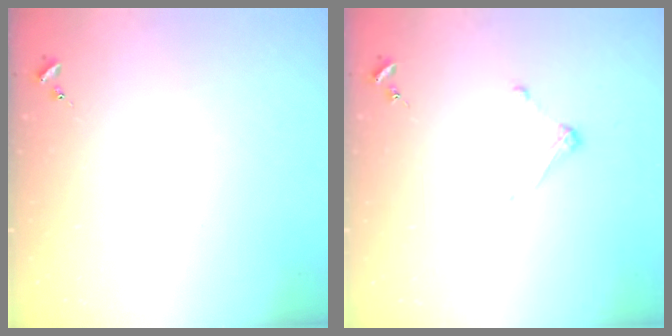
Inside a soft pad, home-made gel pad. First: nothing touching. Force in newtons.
{"total": 3.4, "press": 3.4, "slide": 0.4}